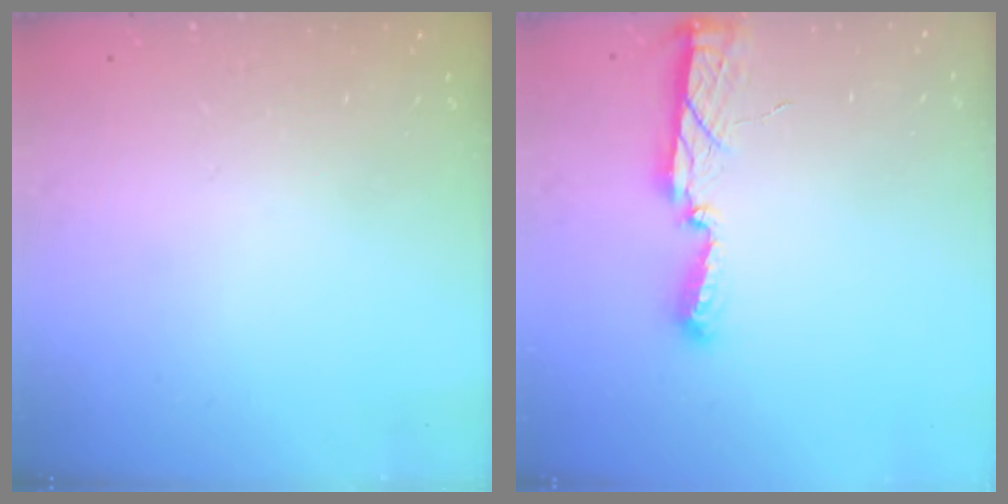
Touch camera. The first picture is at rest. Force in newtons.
{"total": 8.1, "press": 8.0, "slide": 0.5}